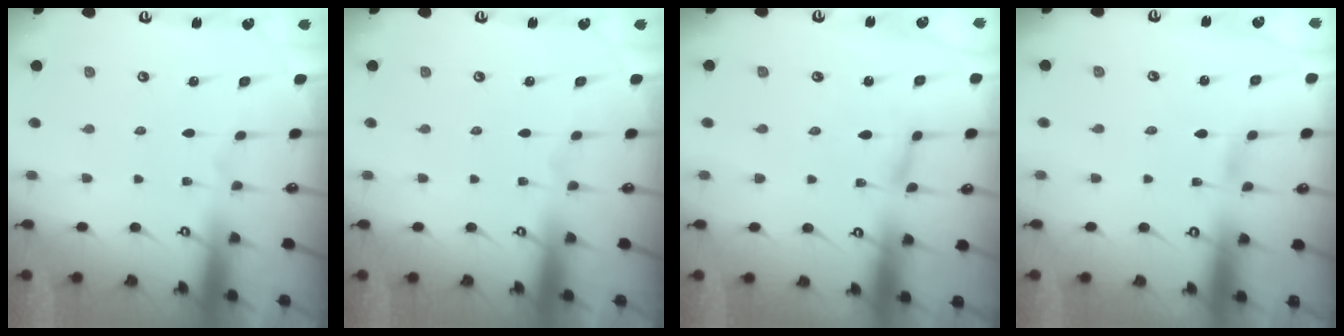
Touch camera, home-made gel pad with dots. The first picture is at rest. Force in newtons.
{"total": 0.0}
{"total": 2.9, "press": 2.9, "slide": 0.2}
{"total": 0.5, "press": 0.5, "slide": 0.1}